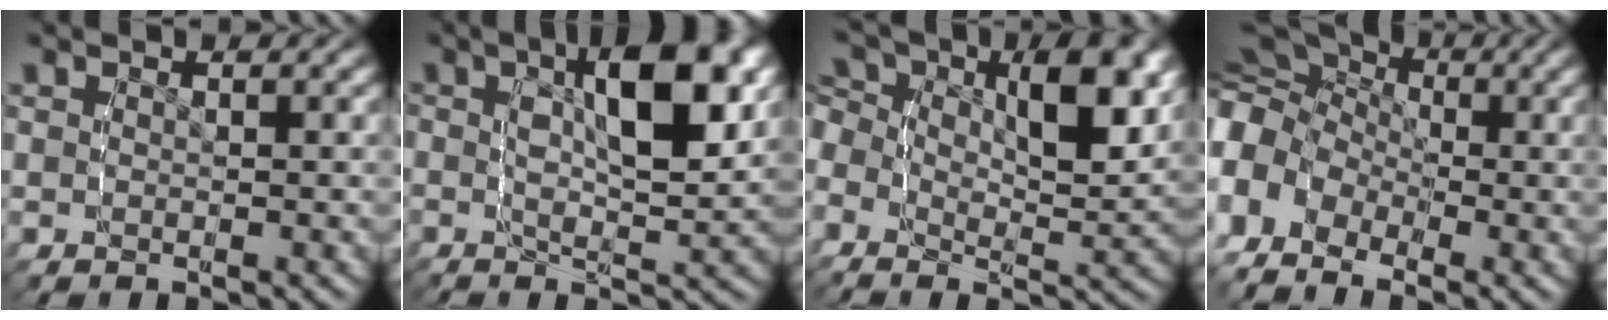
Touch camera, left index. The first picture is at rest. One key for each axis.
{"total": 7.6, "fx": 1.3, "fy": 2.5, "fz": 7.1, "tx": -0.114, "ty": 0.008, "tz": 0.013}
{"total": 7.2, "fx": 1.3, "fy": 4.8, "fz": 5.2, "tx": -0.099, "ty": -0.011, "tz": 0.009}
{"total": 10.3, "fx": 0.0, "fy": 8.9, "fz": 5.1, "tx": -0.110, "ty": -0.012, "tz": -0.016}